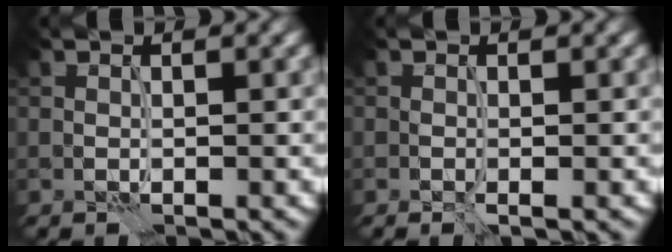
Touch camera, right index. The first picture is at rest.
{"total": 0.0}